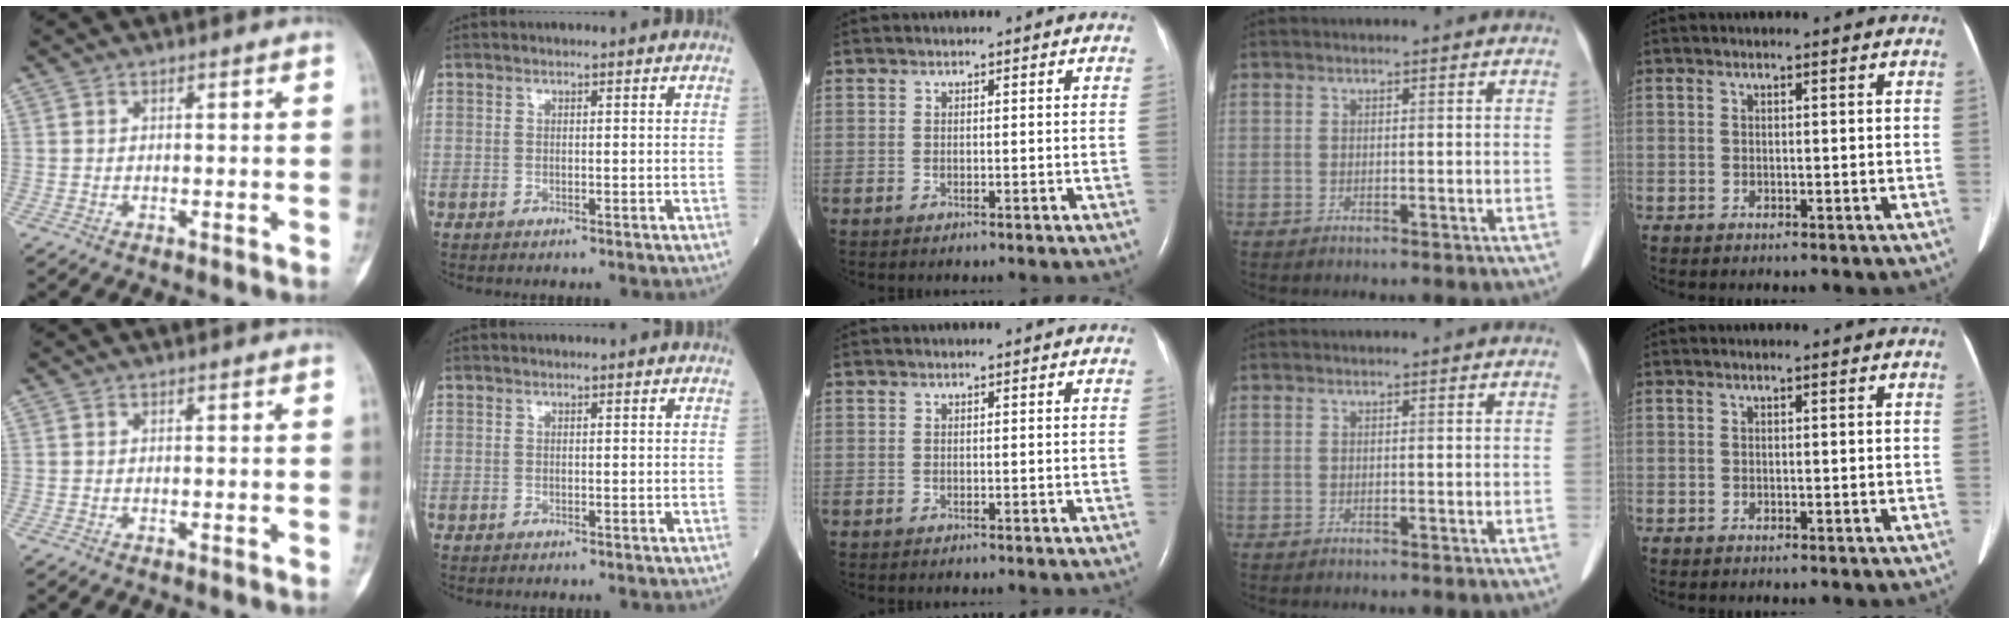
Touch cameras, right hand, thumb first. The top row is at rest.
{}